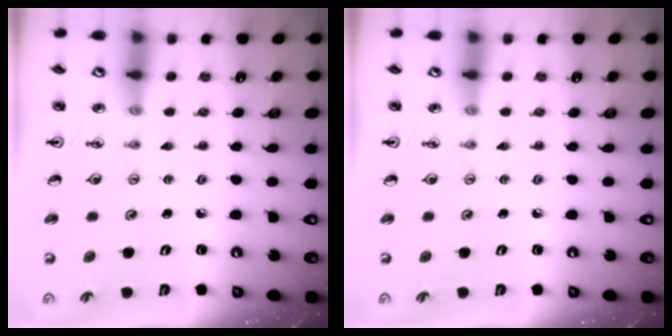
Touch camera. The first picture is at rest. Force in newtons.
{"total": 0.0}